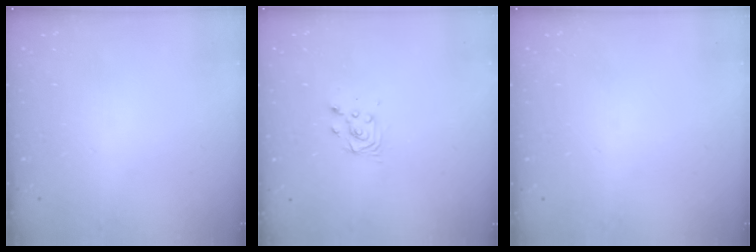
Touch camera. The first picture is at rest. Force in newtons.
{"total": 4.7, "press": 4.7, "slide": 0.5}
{"total": 0.0}